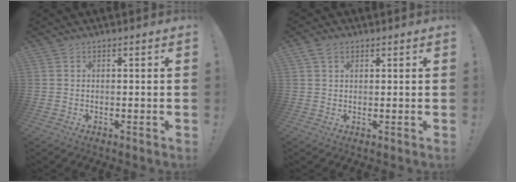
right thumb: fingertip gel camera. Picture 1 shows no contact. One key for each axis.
{"total": 3.3, "fx": 1.8, "fy": 2.2, "fz": 1.7, "tx": -0.026, "ty": -0.003, "tz": 0.033}